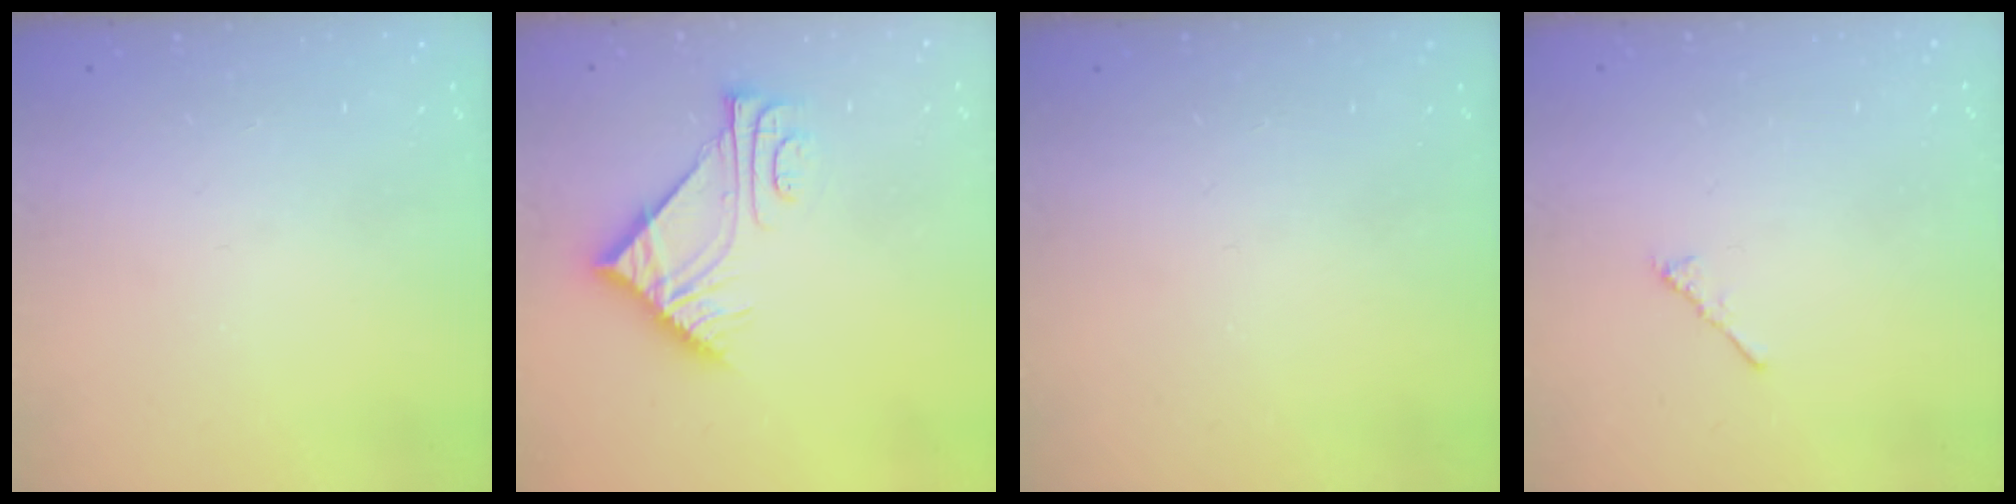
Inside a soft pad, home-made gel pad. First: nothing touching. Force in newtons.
{"total": 7.7, "press": 7.7, "slide": 0.1}
{"total": 0.0}
{"total": 2.3, "press": 2.2, "slide": 0.6}